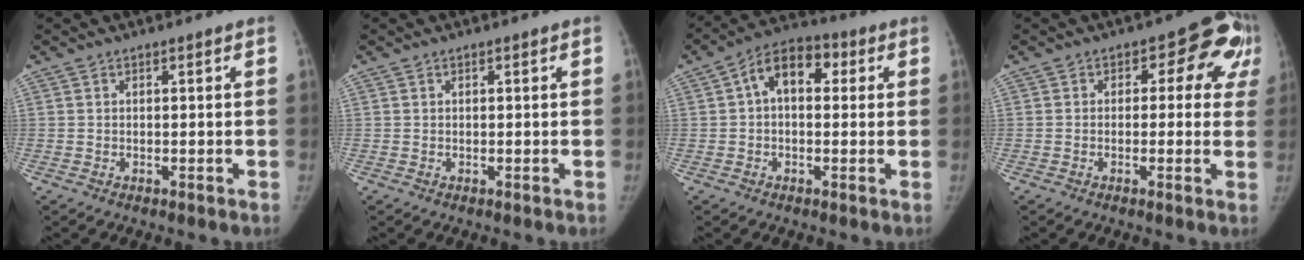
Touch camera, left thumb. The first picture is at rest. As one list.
[{"total": 0.0}, {"total": 9.2, "force": [1.7, 6.0, 6.8], "torque": [-0.086, 0.028, 0.015]}, {"total": 9.1, "force": [2.1, 5.9, 6.6], "torque": [-0.016, 0.015, 0.009]}]